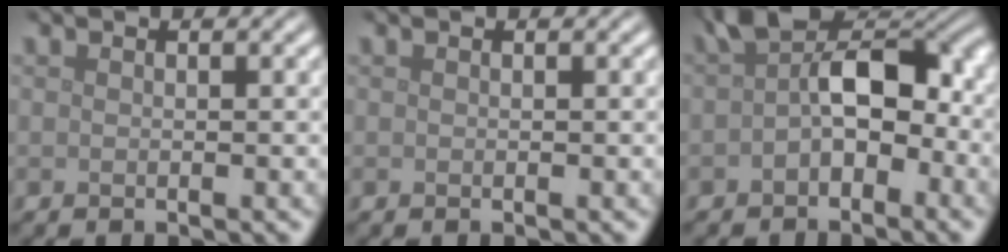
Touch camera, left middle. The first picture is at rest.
{"total": 0.0}
{"total": 6.7, "force": [0.0, 4.0, 5.4], "torque": [-0.074, 0.018, -0.008]}